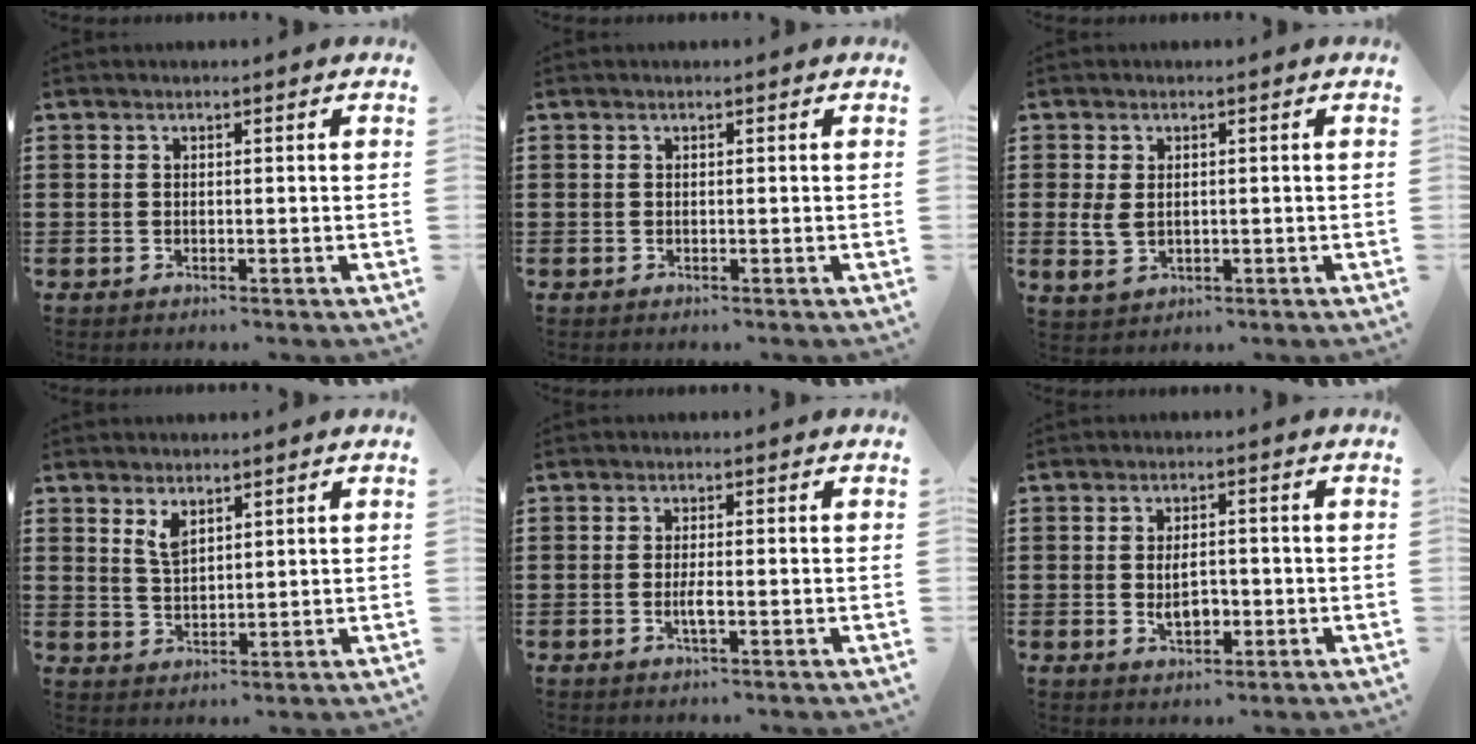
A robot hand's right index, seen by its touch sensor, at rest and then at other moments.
{"total": 0.0}
{"total": 3.0, "force": [0.2, 2.0, 2.2], "torque": [-0.062, 0.001, -0.001]}
{"total": 3.2, "force": [2.1, 1.4, 1.9], "torque": [-0.044, 0.003, 0.038]}
{"total": 2.2, "force": [-0.6, 0.2, 2.1], "torque": [-0.052, -0.006, -0.015]}
{"total": 4.2, "force": [-0.7, 2.1, 3.6], "torque": [-0.066, -0.002, -0.016]}